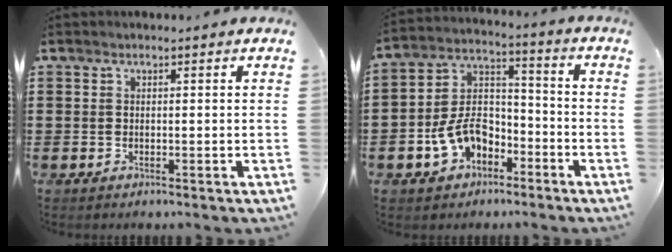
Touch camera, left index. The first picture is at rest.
{"total": 8.3, "force": [-4.2, 5.4, 4.7], "torque": [-0.116, 0.013, -0.085]}